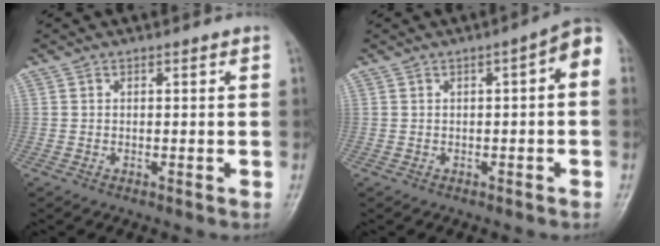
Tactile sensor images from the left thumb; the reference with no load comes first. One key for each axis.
{"total": 4.8, "fx": 0.2, "fy": 1.6, "fz": 4.5, "tx": -0.050, "ty": 0.026, "tz": -0.007}